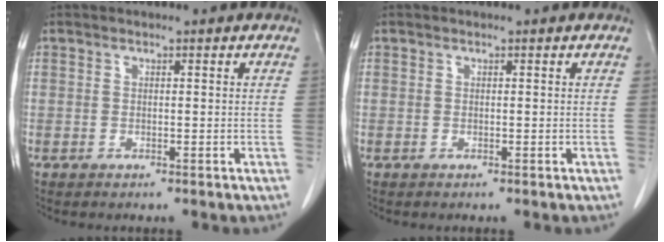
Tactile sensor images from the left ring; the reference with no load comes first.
{"total": 0.0}